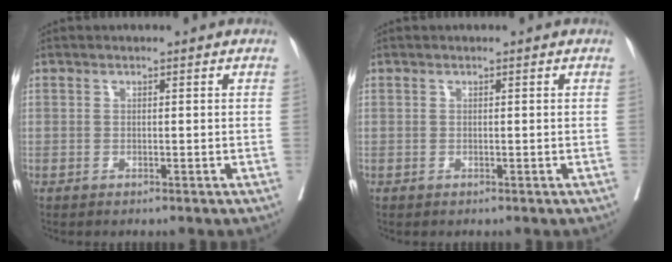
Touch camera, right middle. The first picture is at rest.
{"total": 0.0}